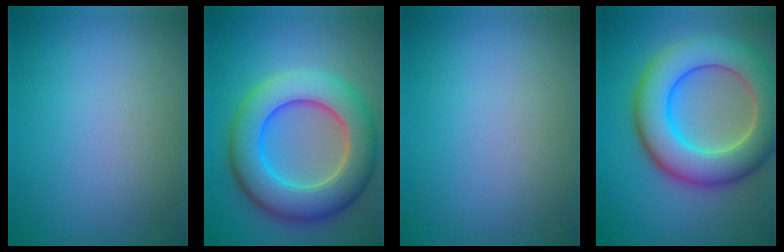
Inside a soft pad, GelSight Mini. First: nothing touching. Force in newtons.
{"total": 9.8, "press": 9.8, "slide": 0.1}
{"total": 0.0}
{"total": 10.3, "press": 10.3, "slide": 0.9}